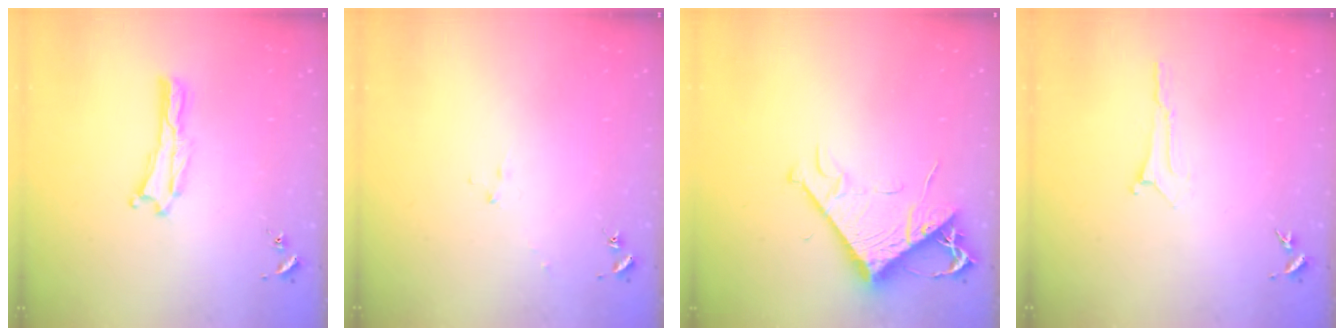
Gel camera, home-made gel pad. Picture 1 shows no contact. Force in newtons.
{"total": 2.5, "press": 2.5, "slide": 0.3}
{"total": 8.5, "press": 8.4, "slide": 1.1}
{"total": 0.0}